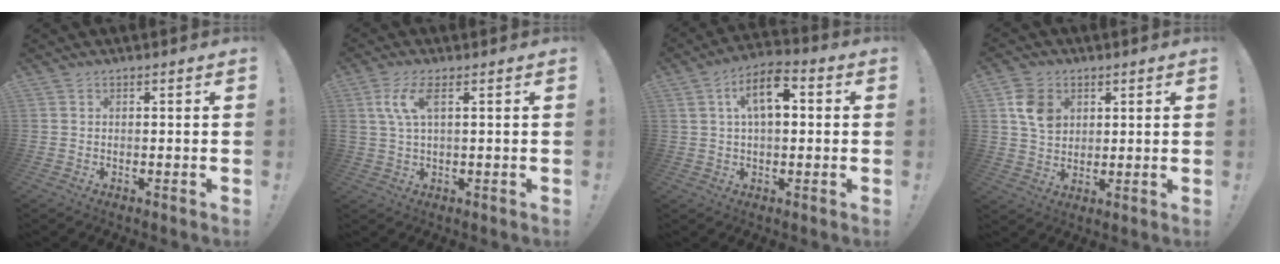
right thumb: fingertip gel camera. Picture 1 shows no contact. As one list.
[{"total": 6.8, "force": [2.2, 2.0, 6.0], "torque": [-0.112, 0.001, 0.040]}, {"total": 10.5, "force": [2.6, 5.3, 8.7], "torque": [-0.131, 0.004, 0.046]}, {"total": 9.8, "force": [3.4, 7.8, 4.9], "torque": [-0.062, -0.003, 0.067]}]